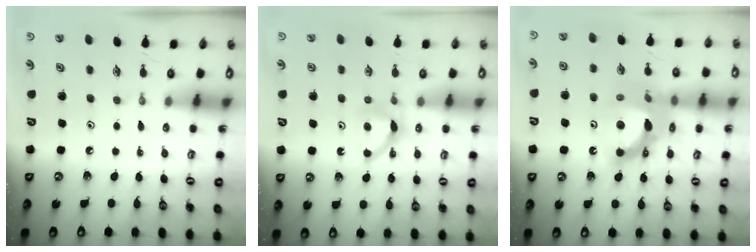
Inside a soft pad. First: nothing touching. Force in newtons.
{"total": 5.4, "press": 5.3, "slide": 0.6}
{"total": 15.0, "press": 14.9, "slide": 1.2}